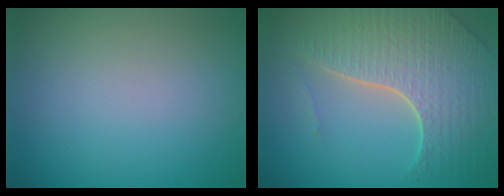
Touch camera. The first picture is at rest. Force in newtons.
{"total": 7.4, "press": 5.3, "slide": 5.2}